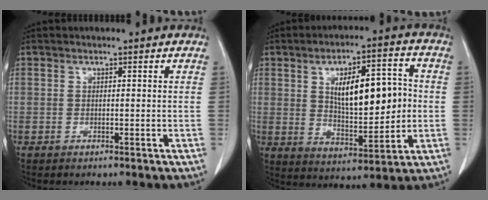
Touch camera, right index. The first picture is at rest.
{"total": 13.4, "force": [1.6, 4.9, 12.3], "torque": [-0.193, 0.015, 0.035]}